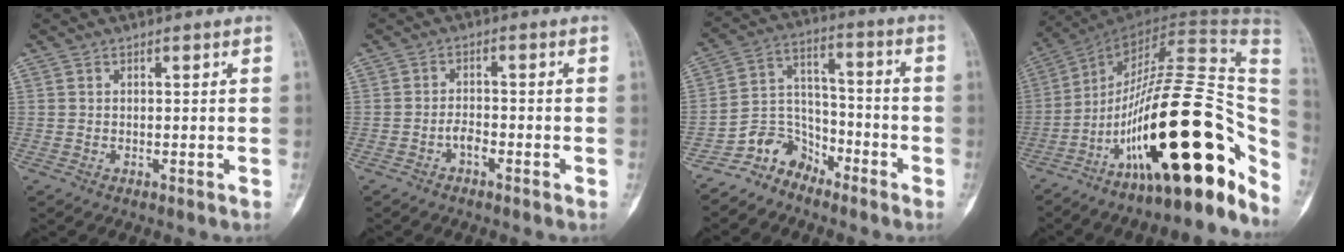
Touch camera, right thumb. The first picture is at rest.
{"total": 2.3, "force": [-1.3, 1.1, 1.5], "torque": [-0.024, 0.012, -0.027]}
{"total": 8.8, "force": [-7.0, 5.3, 1.4], "torque": [0.001, 0.082, -0.140]}
{"total": 31.6, "force": [-12.7, 10.4, 27.0], "torque": [-0.343, 0.086, -0.198]}